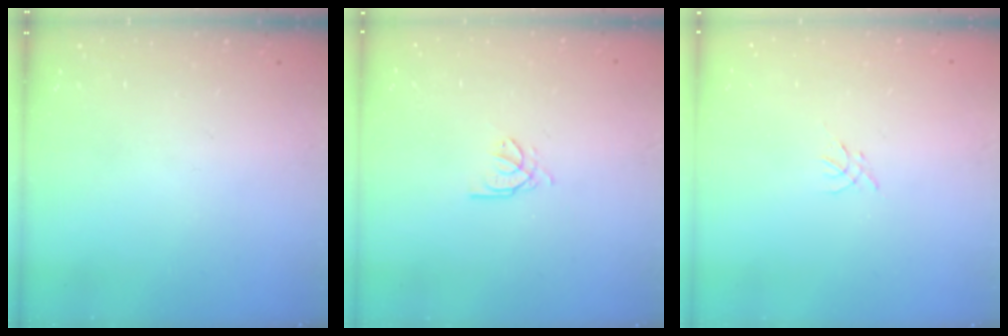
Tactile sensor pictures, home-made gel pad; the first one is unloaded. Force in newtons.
{"total": 2.6, "press": 2.6, "slide": 0.3}
{"total": 0.0}